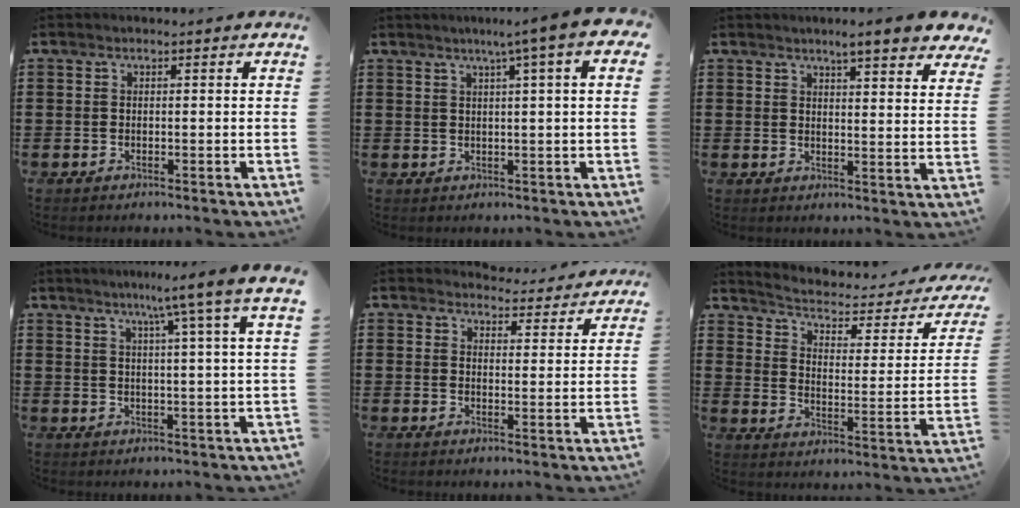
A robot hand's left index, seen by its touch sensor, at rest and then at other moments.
{"total": 5.6, "force": [2.5, -0.5, 5.0], "torque": [-0.091, -0.004, 0.038]}
{"total": 5.0, "force": [4.4, 0.1, 2.5], "torque": [-0.055, -0.012, 0.076]}
{"total": 6.9, "force": [4.2, -1.6, 5.2], "torque": [-0.104, -0.013, 0.063]}
{"total": 4.2, "force": [4.2, 0.5, 0.3], "torque": [-0.014, -0.024, 0.073]}
{"total": 2.8, "force": [1.7, 0.9, 2.0], "torque": [-0.054, -0.020, 0.018]}